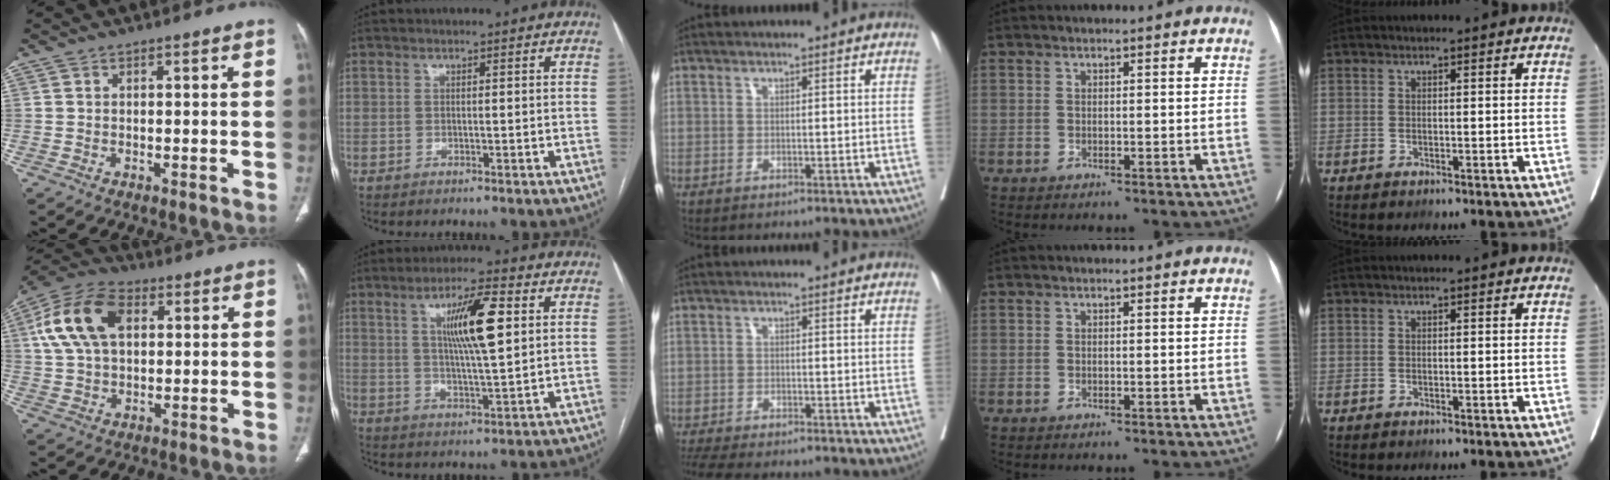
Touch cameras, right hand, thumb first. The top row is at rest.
{"thumb": {"total": 14.5, "force": [3.9, 9.0, 10.7], "torque": [-0.207, 0.019, 0.068]}, "index": {"total": 10.4, "force": [3.0, 1.1, 9.9], "torque": [-0.172, 0.004, 0.052]}, "middle": {"total": 8.2, "force": [-7.2, 1.3, 3.5], "torque": [-0.059, -0.009, -0.115]}}